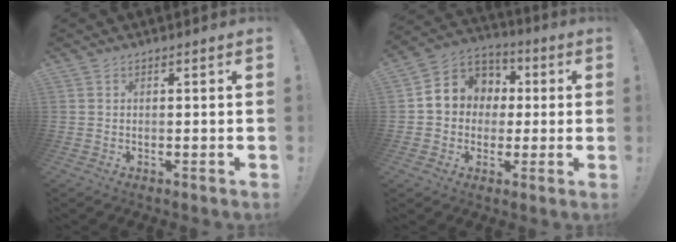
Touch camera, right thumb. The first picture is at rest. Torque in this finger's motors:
{"motor_torque": [1.55, 1.48, 0.72, 0.14, 0.05]}